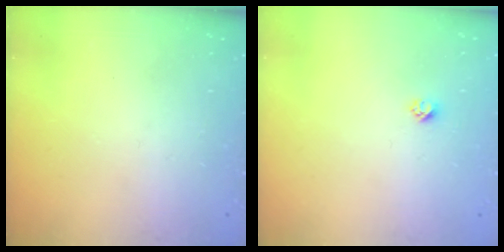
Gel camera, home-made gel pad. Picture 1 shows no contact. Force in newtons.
{"total": 2.4, "press": 2.4, "slide": 0.2}